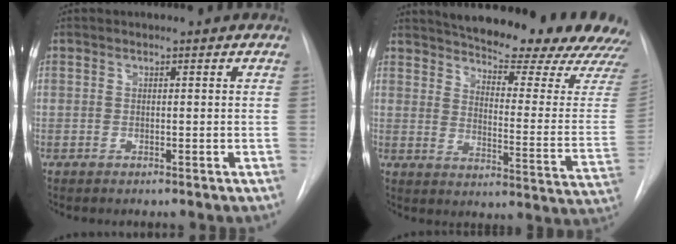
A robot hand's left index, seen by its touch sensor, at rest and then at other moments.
{"total": 26.9, "force": [23.7, 4.1, 12.1], "torque": [-0.183, -0.091, 0.283]}